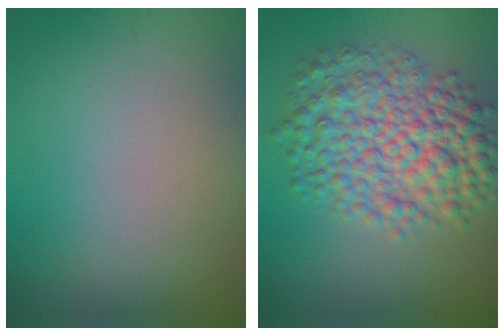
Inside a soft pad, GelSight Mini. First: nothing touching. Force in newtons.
{"total": 8.4, "press": 8.4, "slide": 0.1}